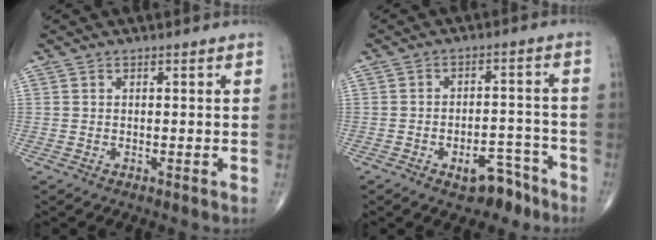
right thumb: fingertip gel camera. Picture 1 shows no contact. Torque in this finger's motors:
{"motor_torque": [-0.07, 0.28, -0.17, -0.32, 0.10]}